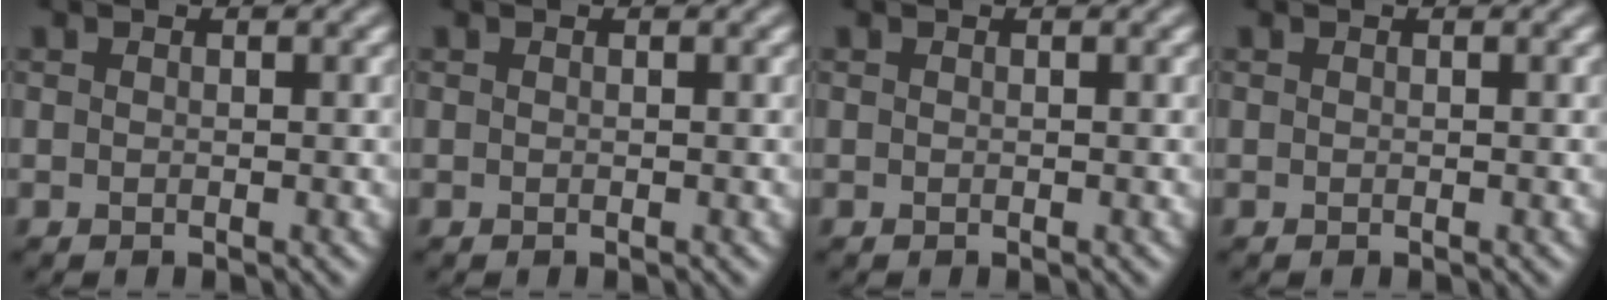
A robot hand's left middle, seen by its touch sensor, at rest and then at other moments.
{"total": 0.0}
{"total": 0.0}
{"total": 0.0}